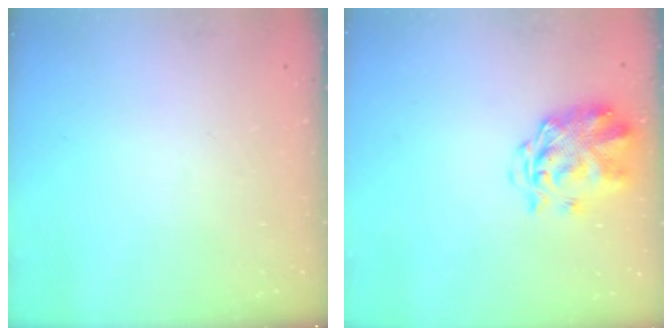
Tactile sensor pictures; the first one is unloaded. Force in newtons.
{"total": 3.9, "press": 3.5, "slide": 1.8}